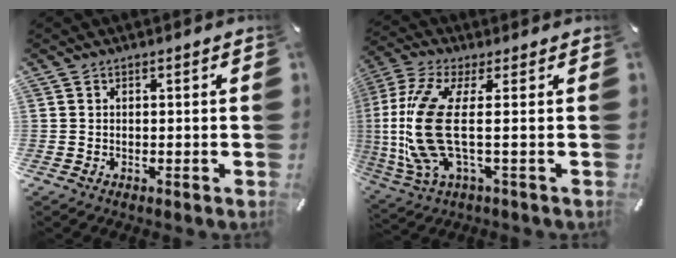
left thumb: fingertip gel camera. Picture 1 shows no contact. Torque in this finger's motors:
{"motor_torque": [2.33, 2.68, 2.61, 0.15, 0.64]}